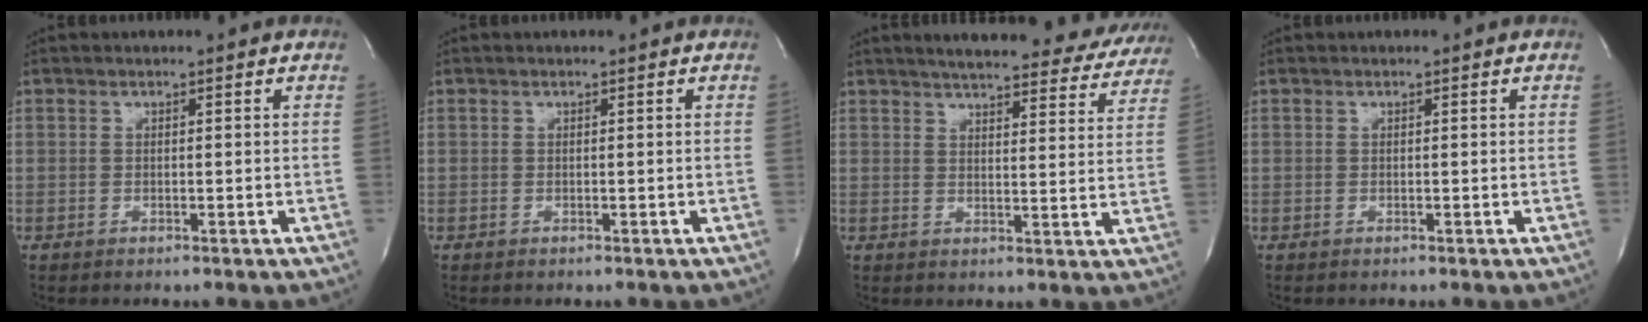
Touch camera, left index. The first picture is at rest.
{"total": 0.0}
{"total": 22.7, "force": [20.8, 4.5, 7.7], "torque": [-0.106, -0.031, 0.242]}
{"total": 0.0}